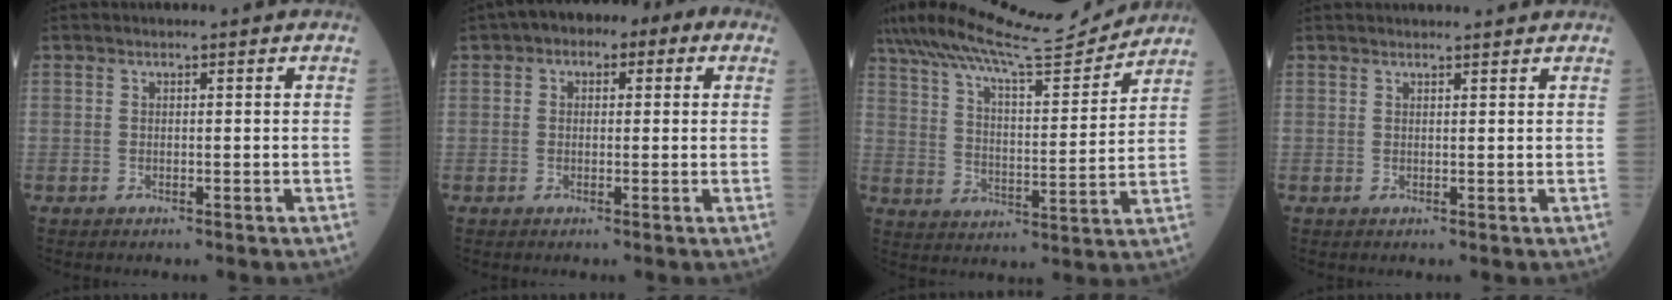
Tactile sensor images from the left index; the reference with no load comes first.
{"total": 7.0, "force": [2.7, 3.7, 5.3], "torque": [-0.072, 0.042, 0.031]}
{"total": 18.2, "force": [17.0, 0.7, 6.4], "torque": [-0.126, -0.004, 0.271]}
{"total": 3.6, "force": [3.4, 0.0, 1.1], "torque": [-0.015, 0.015, 0.041]}